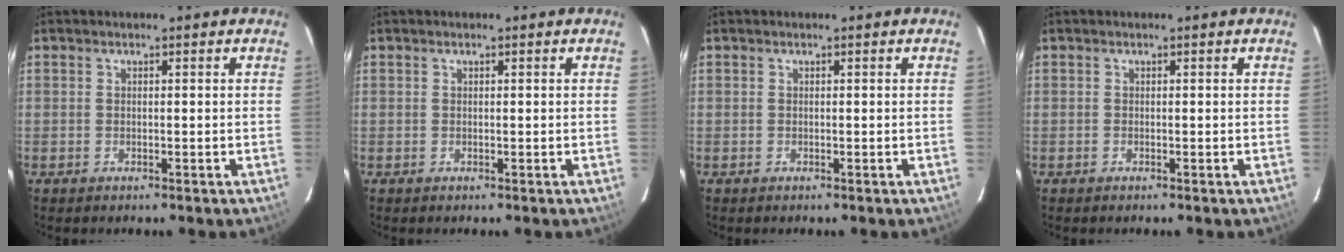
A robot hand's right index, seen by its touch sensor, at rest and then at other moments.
{"total": 0.0}
{"total": 0.0}
{"total": 0.0}